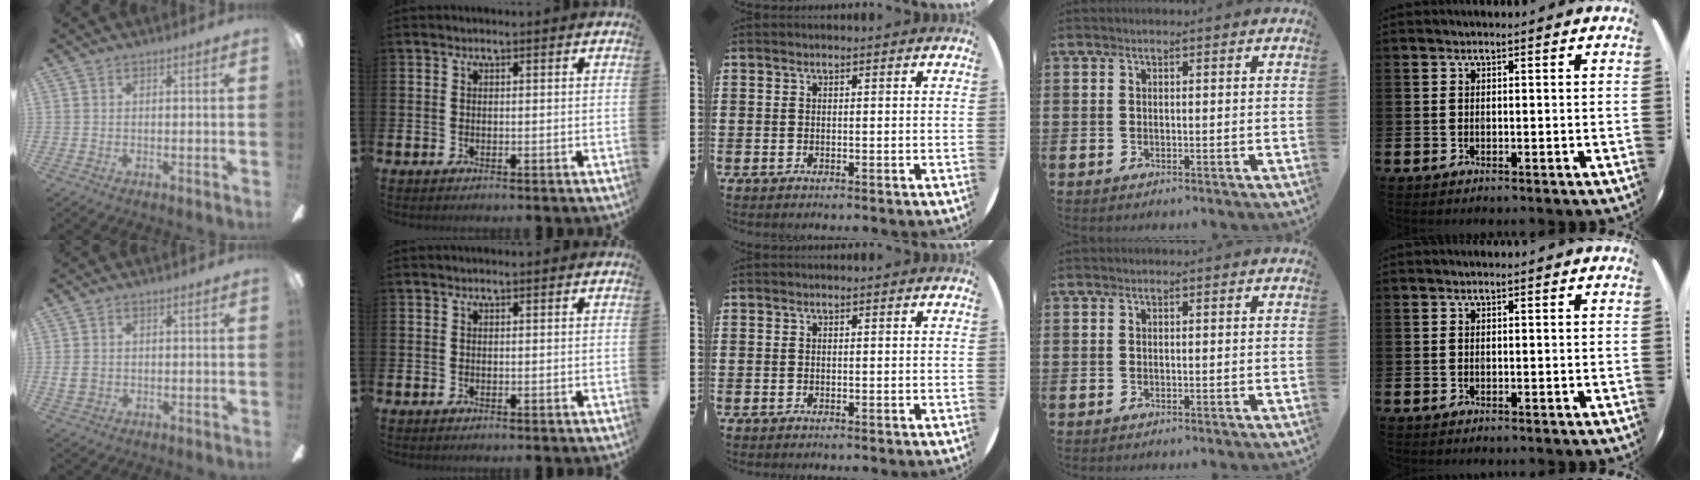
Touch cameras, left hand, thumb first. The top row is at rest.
{"thumb": {"total": 3.1, "force": [-0.1, 2.4, 1.9], "torque": [-0.041, 0.006, -0.004]}}